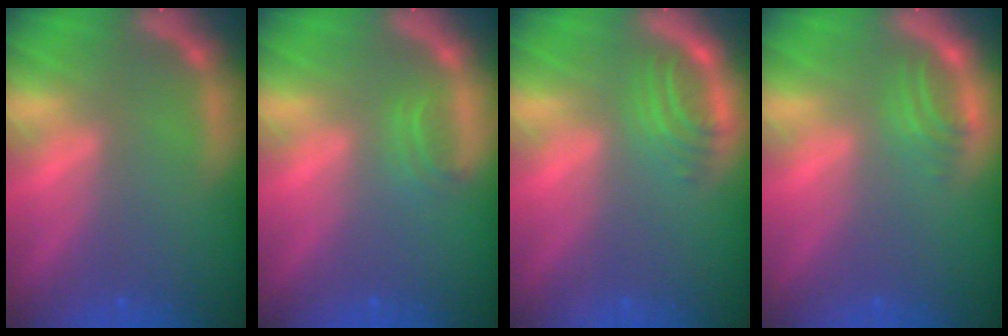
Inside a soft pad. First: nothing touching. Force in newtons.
{"total": 1.4}
{"total": 2.9}
{"total": 2.0}